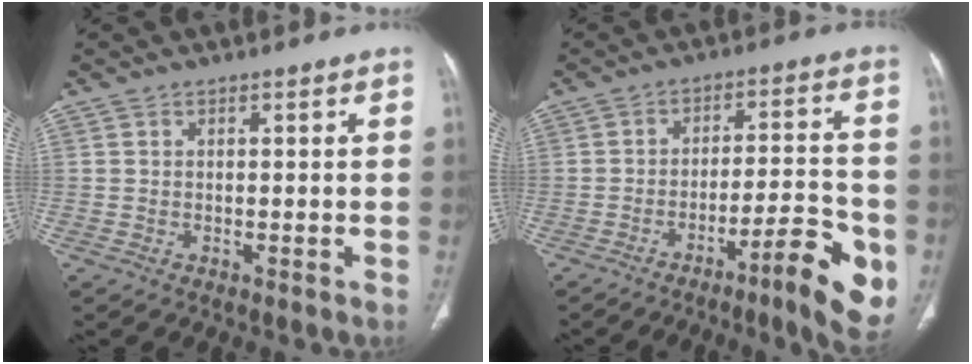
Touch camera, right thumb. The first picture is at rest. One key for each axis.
{"total": 12.6, "fx": -5.7, "fy": 2.4, "fz": 11.0, "tx": -0.143, "ty": 0.029, "tz": -0.079}